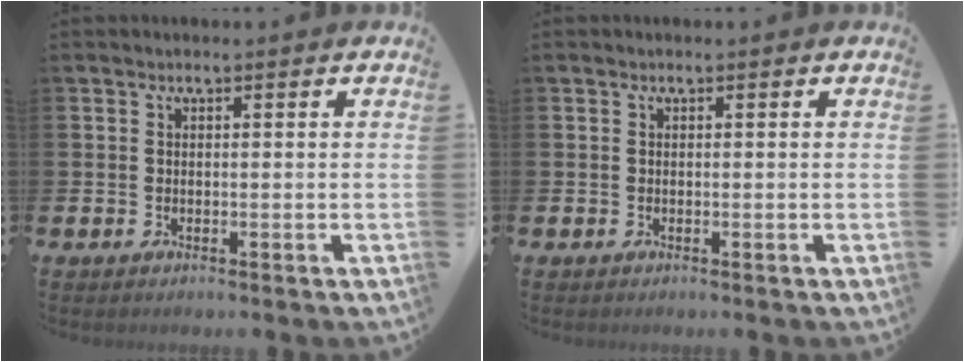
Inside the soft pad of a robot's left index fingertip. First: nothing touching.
{"total": 0.0}